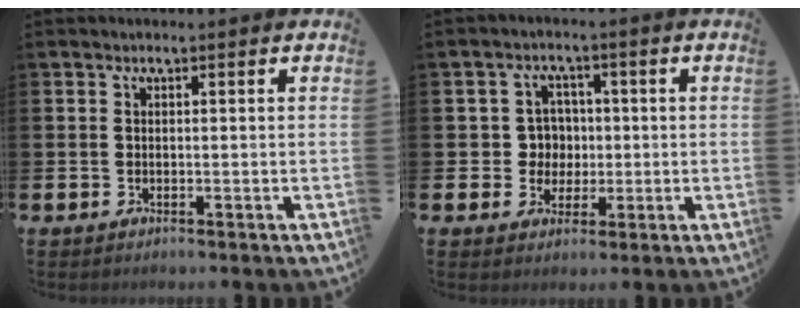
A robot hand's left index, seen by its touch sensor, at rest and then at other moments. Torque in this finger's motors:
{"motor_torque": [0.09, 0.17, 0.02, -0.01]}